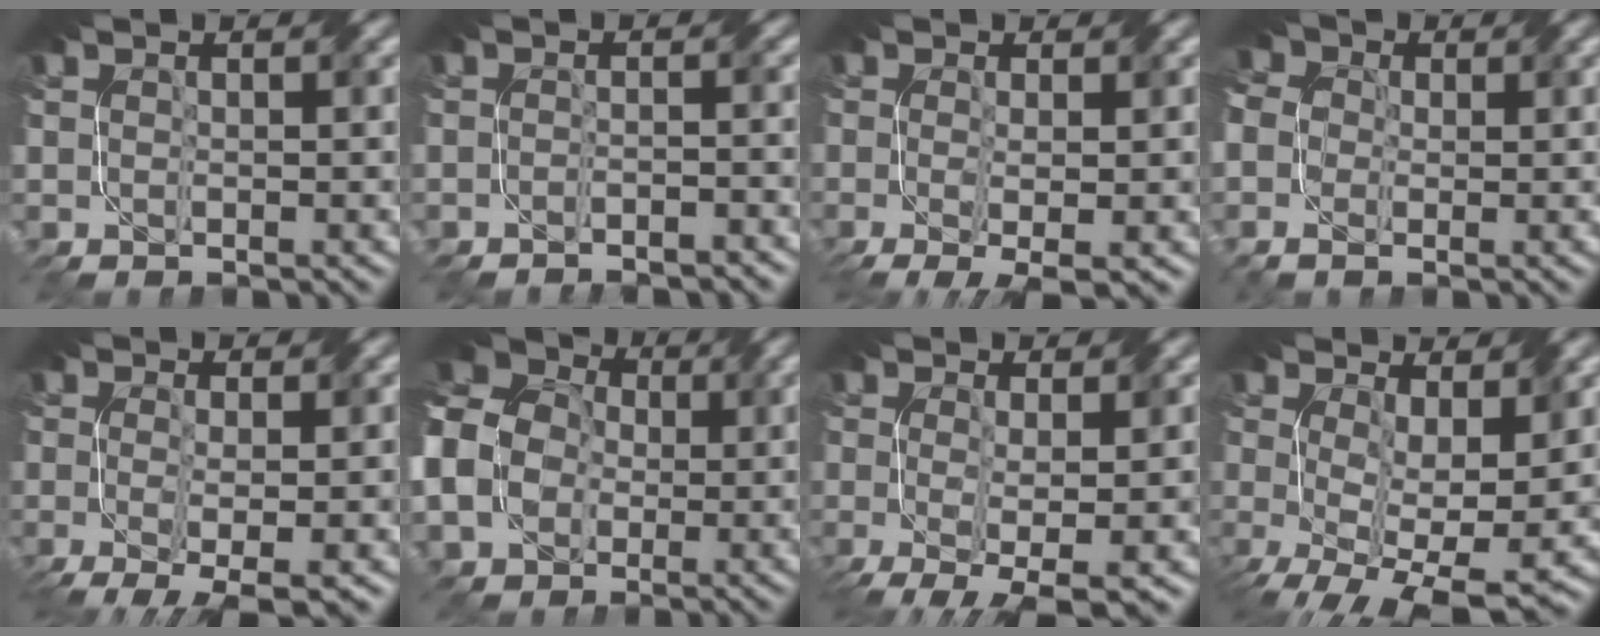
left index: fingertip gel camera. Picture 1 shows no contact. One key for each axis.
{"total": 3.8, "fx": -3.6, "fy": 0.7, "fz": 1.2, "tx": -0.005, "ty": 0.009, "tz": -0.044}
{"total": 4.2, "fx": -1.4, "fy": 1.5, "fz": 3.7, "tx": -0.070, "ty": -0.005, "tz": -0.016}
{"total": 5.4, "fx": 0.0, "fy": 4.3, "fz": 3.2, "tx": -0.081, "ty": 0.026, "tz": -0.006}
{"total": 5.0, "fx": -1.9, "fy": 1.6, "fz": 4.3, "tx": -0.079, "ty": -0.005, "tz": -0.025}
{"total": 14.1, "fx": -0.4, "fy": 12.6, "fz": 6.4, "tx": -0.161, "ty": 0.004, "tz": -0.041}
{"total": 6.0, "fx": -1.8, "fy": 2.2, "fz": 5.2, "tx": -0.096, "ty": -0.010, "tz": -0.021}
{"total": 10.6, "fx": -1.2, "fy": 5.7, "fz": 8.9, "tx": -0.153, "ty": -0.039, "tz": 0.005}